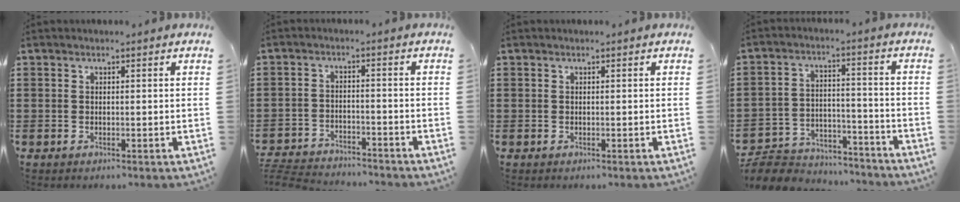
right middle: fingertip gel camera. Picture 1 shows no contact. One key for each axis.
{"total": 4.5, "fx": -4.5, "fy": 0.6, "fz": 0.5, "tx": -0.023, "ty": 0.001, "tz": -0.097}
{"total": 0.0}
{"total": 7.5, "fx": -7.2, "fy": 1.8, "fz": 1.1, "tx": -0.028, "ty": 0.017, "tz": -0.145}